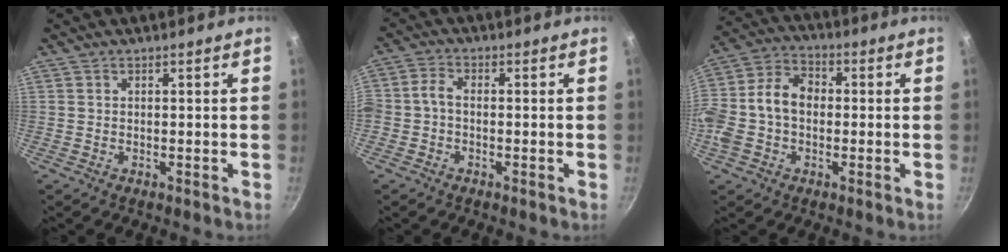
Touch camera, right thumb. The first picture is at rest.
{"total": 3.1, "force": [-1.2, 2.1, 2.0], "torque": [-0.045, 0.018, -0.034]}
{"total": 13.1, "force": [-0.9, 9.4, 9.1], "torque": [-0.158, 0.040, -0.035]}